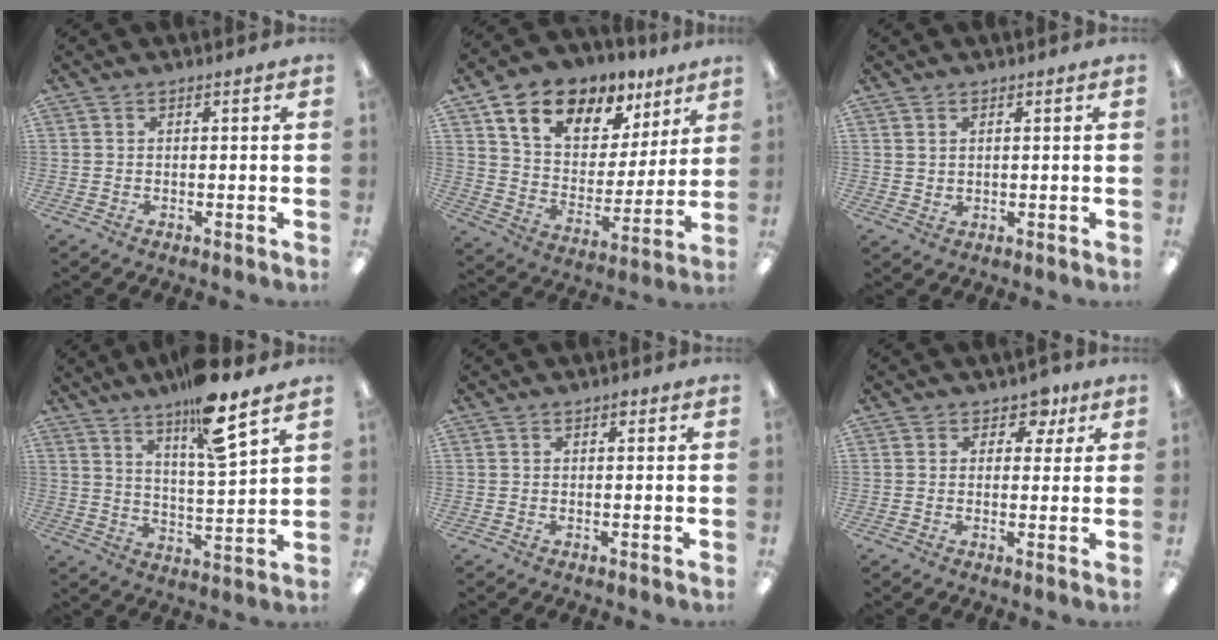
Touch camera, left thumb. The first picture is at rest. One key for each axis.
{"total": 12.8, "fx": 8.6, "fy": 7.9, "fz": 5.1, "tx": -0.095, "ty": -0.050, "tz": 0.159}
{"total": 1.6, "fx": 1.1, "fy": 1.1, "fz": 0.2, "tx": -0.004, "ty": 0.000, "tz": 0.021}
{"total": 13.6, "fx": 10.1, "fy": 2.0, "fz": 8.9, "tx": -0.142, "ty": -0.058, "tz": 0.163}
{"total": 0.7, "fx": 0.3, "fy": 0.4, "fz": 0.4, "tx": -0.009, "ty": 0.003, "tz": 0.005}
{"total": 4.9, "fx": 2.6, "fy": 3.6, "fz": 2.2, "tx": -0.021, "ty": -0.006, "tz": 0.042}